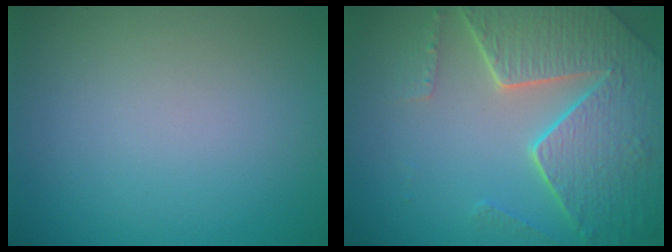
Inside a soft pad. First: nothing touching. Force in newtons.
{"total": 7.8, "press": 5.7, "slide": 5.4}